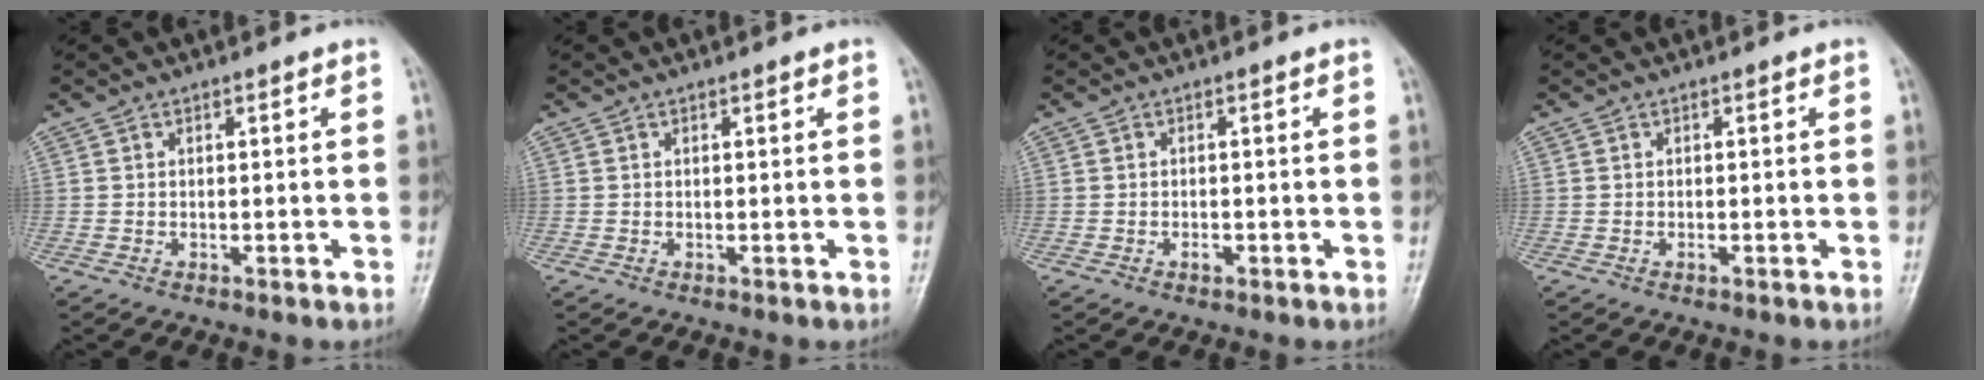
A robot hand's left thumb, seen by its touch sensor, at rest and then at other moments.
{"total": 0.6, "force": [0.3, 0.2, 0.5], "torque": [-0.007, -0.001, 0.003]}
{"total": 1.1, "force": [-0.4, 0.6, 0.8], "torque": [-0.010, 0.003, -0.007]}
{"total": 0.6, "force": [0.0, 0.2, 0.6], "torque": [-0.004, 0.003, 0.000]}